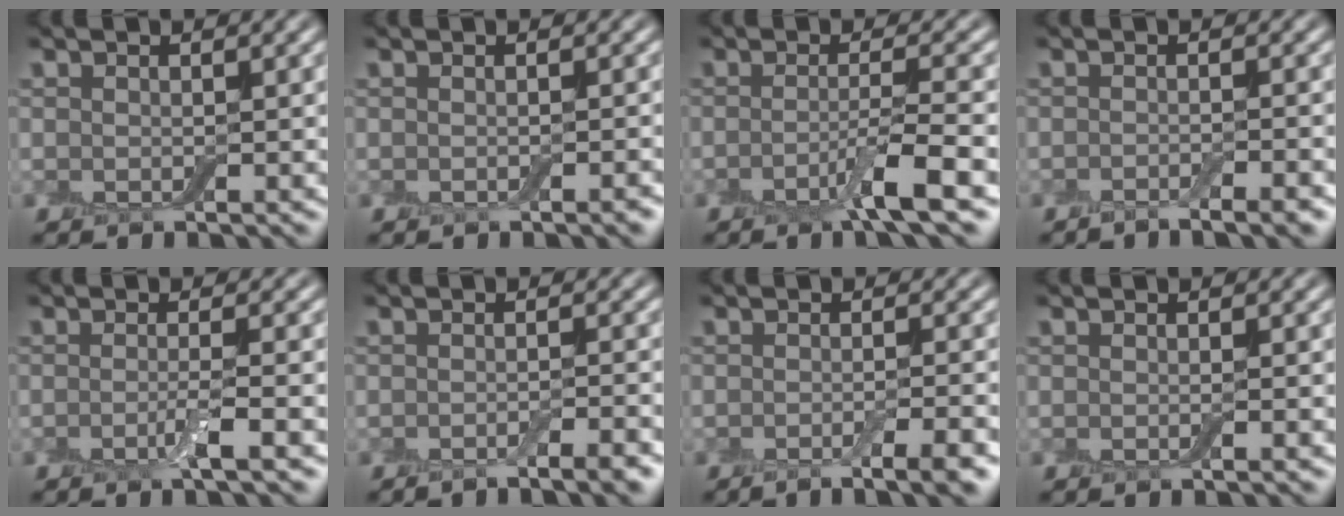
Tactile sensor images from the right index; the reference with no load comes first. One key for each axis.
{"total": 0.7, "fx": -0.4, "fy": 0.1, "fz": 0.6, "tx": -0.007, "ty": 0.001, "tz": -0.006}
{"total": 4.0, "fx": -1.8, "fy": 0.4, "fz": 3.6, "tx": -0.057, "ty": 0.002, "tz": -0.045}
{"total": 2.8, "fx": -2.1, "fy": 0.4, "fz": 1.8, "tx": -0.021, "ty": 0.001, "tz": -0.035}
{"total": 2.4, "fx": -0.8, "fy": 0.3, "fz": 2.2, "tx": -0.039, "ty": -0.002, "tz": -0.021}
{"total": 3.0, "fx": -2.0, "fy": 0.4, "fz": 2.2, "tx": -0.025, "ty": 0.000, "tz": -0.035}
{"total": 4.1, "fx": -2.3, "fy": 0.9, "fz": 3.3, "tx": -0.038, "ty": -0.002, "tz": -0.039}
{"total": 0.7, "fx": -0.2, "fy": 0.1, "fz": 0.7, "tx": -0.008, "ty": -0.004, "tz": -0.005}